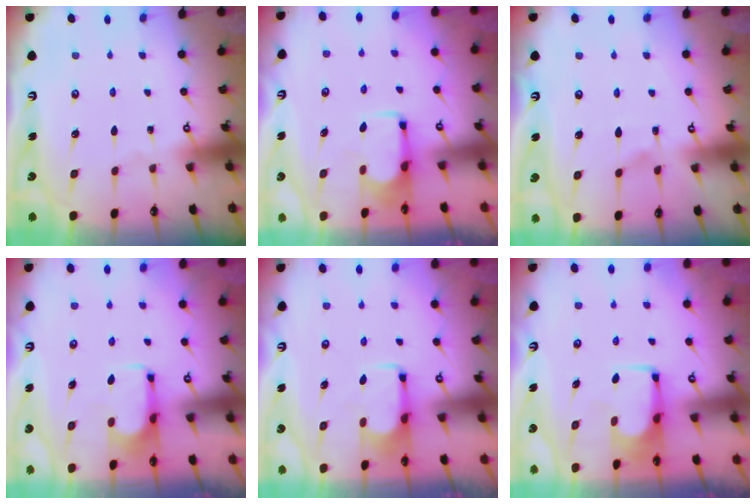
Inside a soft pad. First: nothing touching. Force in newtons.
{"total": 1.9, "press": 1.8, "slide": 0.8}
{"total": 5.4, "press": 5.4, "slide": 0.7}
{"total": 0.8, "press": 0.6, "slide": 0.6}
{"total": 2.6, "press": 2.5, "slide": 0.9}
{"total": 1.7, "press": 1.6, "slide": 0.3}